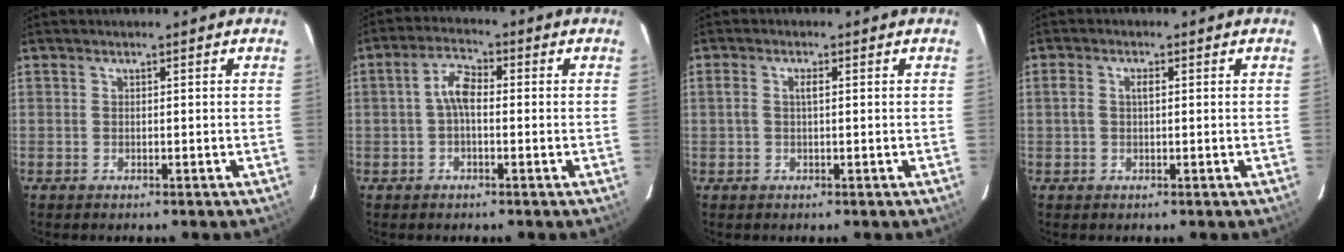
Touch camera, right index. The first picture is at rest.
{"total": 4.7, "force": [-0.3, 2.3, 4.1], "torque": [-0.085, 0.015, -0.006]}
{"total": 1.9, "force": [0.2, 0.6, 1.7], "torque": [-0.035, 0.005, 0.001]}
{"total": 2.4, "force": [0.2, 1.3, 2.0], "torque": [-0.040, 0.005, 0.004]}